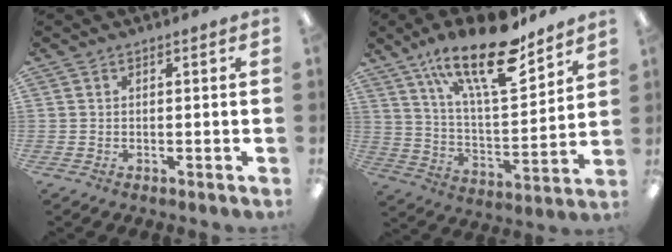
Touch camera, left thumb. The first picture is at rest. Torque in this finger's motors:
{"motor_torque": [0.23, 0.59, 1.54, -1.23, 0.32]}